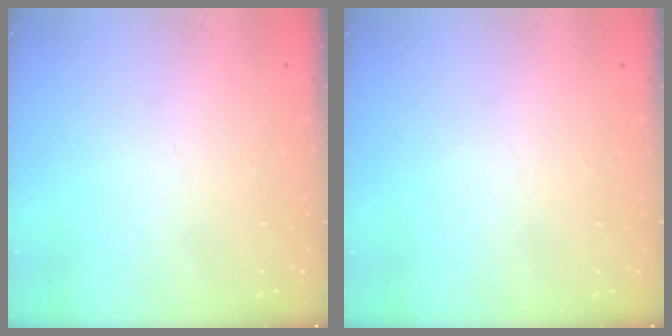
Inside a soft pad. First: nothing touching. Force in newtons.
{"total": 0.0}